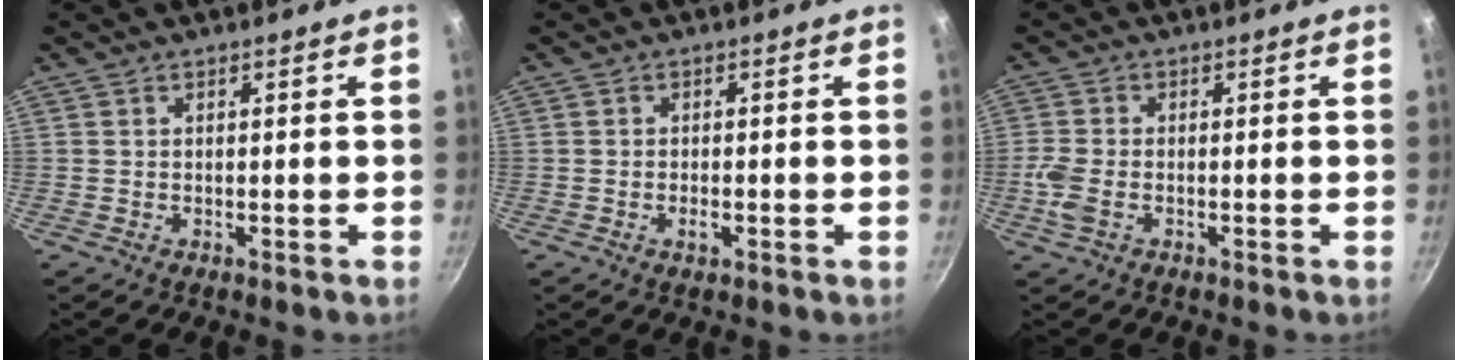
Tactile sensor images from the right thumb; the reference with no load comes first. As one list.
[{"total": 2.0, "force": [-0.7, 0.9, 1.6], "torque": [-0.031, 0.003, -0.015]}, {"total": 4.4, "force": [-1.4, 2.6, 3.2], "torque": [-0.079, 0.004, -0.034]}]